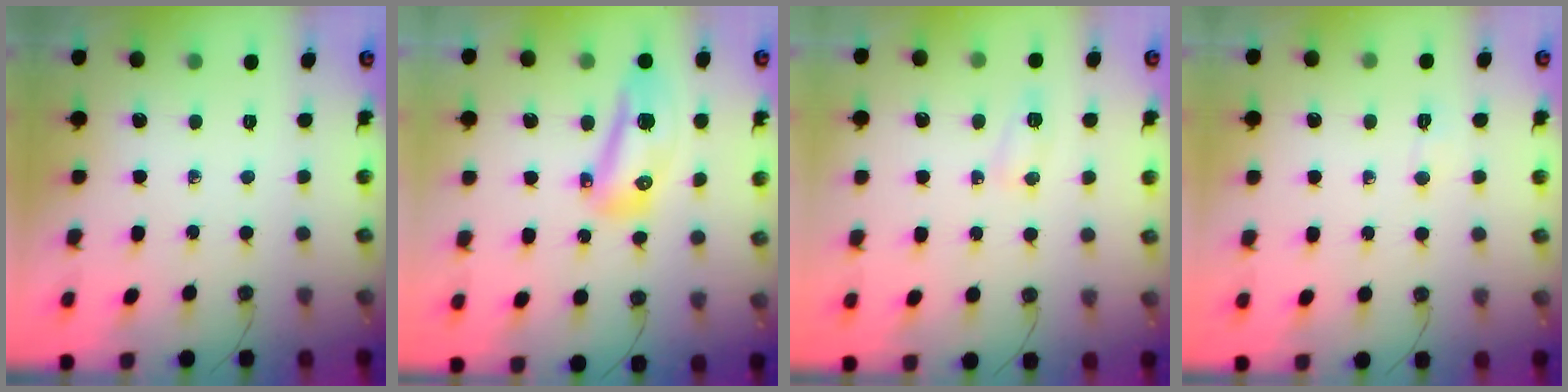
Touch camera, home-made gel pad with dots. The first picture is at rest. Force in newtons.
{"total": 11.8, "press": 11.6, "slide": 2.3}
{"total": 10.3, "press": 5.5, "slide": 8.8}
{"total": 2.8, "press": 2.8, "slide": 0.4}